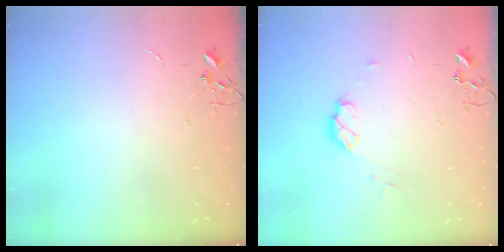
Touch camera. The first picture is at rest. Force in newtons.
{"total": 6.8, "press": 6.7, "slide": 0.6}